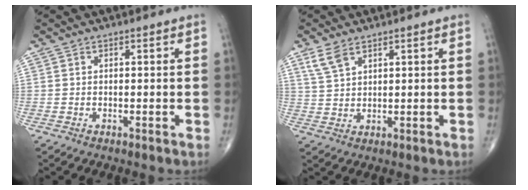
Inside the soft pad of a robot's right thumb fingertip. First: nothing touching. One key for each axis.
{"total": 4.2, "fx": 2.8, "fy": 1.9, "fz": 2.5, "tx": -0.053, "ty": -0.004, "tz": 0.065}